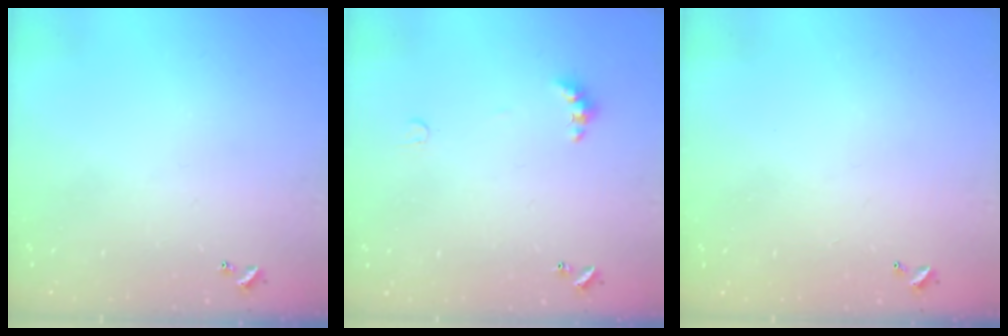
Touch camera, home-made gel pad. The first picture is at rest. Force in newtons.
{"total": 3.2, "press": 3.1, "slide": 0.8}
{"total": 2.8, "press": 2.8, "slide": 0.1}